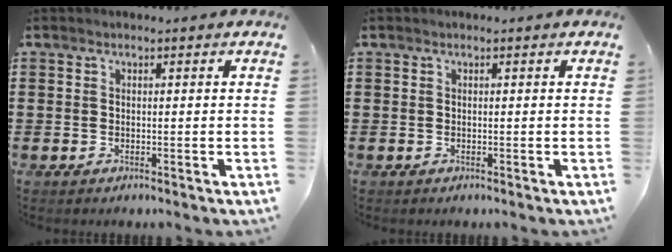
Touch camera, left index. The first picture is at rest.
{"total": 0.0}